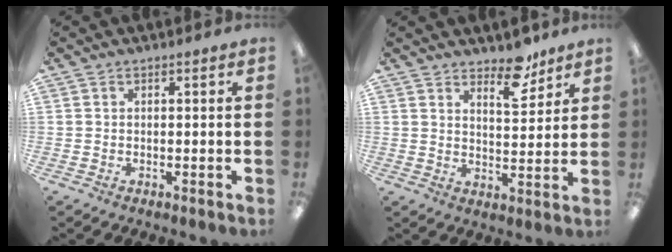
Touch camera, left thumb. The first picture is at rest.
{"total": 7.7, "force": [6.1, 3.0, 3.4], "torque": [-0.028, -0.041, 0.103]}